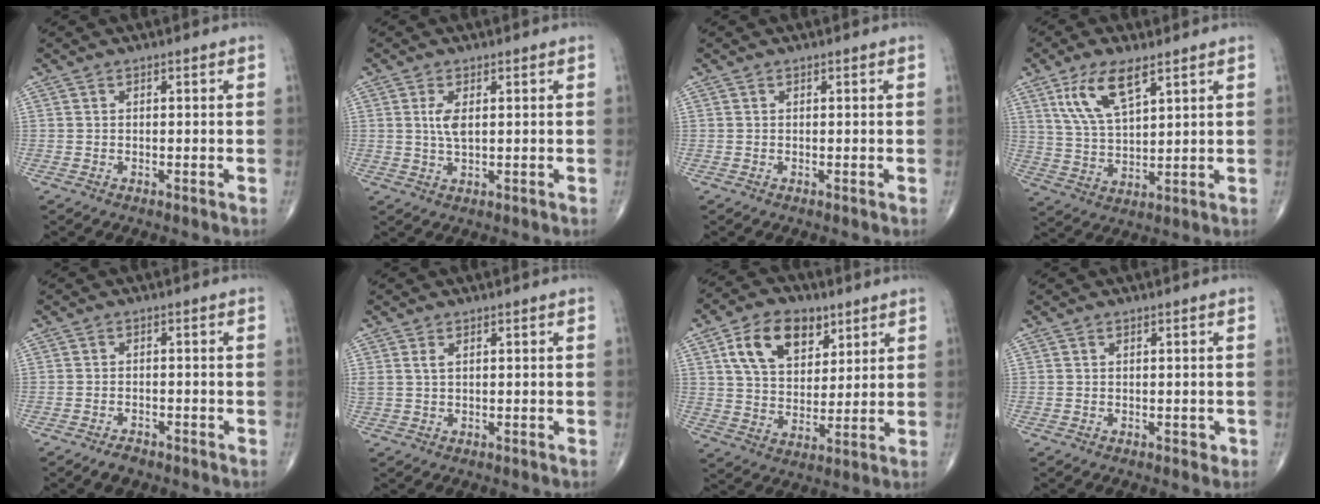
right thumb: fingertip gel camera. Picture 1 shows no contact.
{"total": 3.4, "force": [0.7, 1.3, 3.0], "torque": [-0.063, -0.003, 0.017]}
{"total": 0.0}
{"total": 10.3, "force": [5.5, 4.0, 7.8], "torque": [-0.147, -0.021, 0.115]}
{"total": 2.5, "force": [-1.9, 1.2, 1.1], "torque": [-0.019, 0.007, -0.029]}
{"total": 1.7, "force": [0.8, 0.8, 1.4], "torque": [-0.037, 0.009, 0.023]}
{"total": 13.6, "force": [6.2, 8.7, 8.3], "torque": [-0.113, -0.019, 0.114]}
{"total": 1.1, "force": [0.0, 0.8, 0.7], "torque": [-0.005, 0.000, 0.002]}